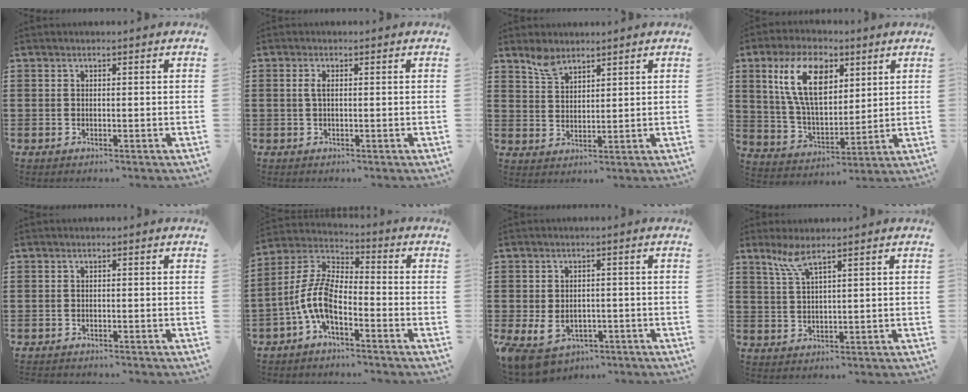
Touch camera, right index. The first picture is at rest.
{"total": 1.6, "force": [0.1, 0.6, 1.5], "torque": [-0.030, 0.005, 0.000]}
{"total": 3.8, "force": [3.0, 1.7, 1.4], "torque": [-0.037, 0.003, 0.058]}
{"total": 12.4, "force": [5.1, 6.7, 9.2], "torque": [-0.199, 0.016, 0.091]}
{"total": 0.6, "force": [-0.6, 0.2, -0.2], "torque": [0.001, 0.002, -0.014]}
{"total": 8.6, "force": [-3.8, 3.5, 6.9], "torque": [-0.178, -0.015, -0.083]}
{"total": 4.4, "force": [-1.8, 3.1, 2.5], "torque": [-0.069, 0.001, -0.040]}
{"total": 3.9, "force": [2.6, 0.4, 2.8], "torque": [-0.063, 0.003, 0.047]}